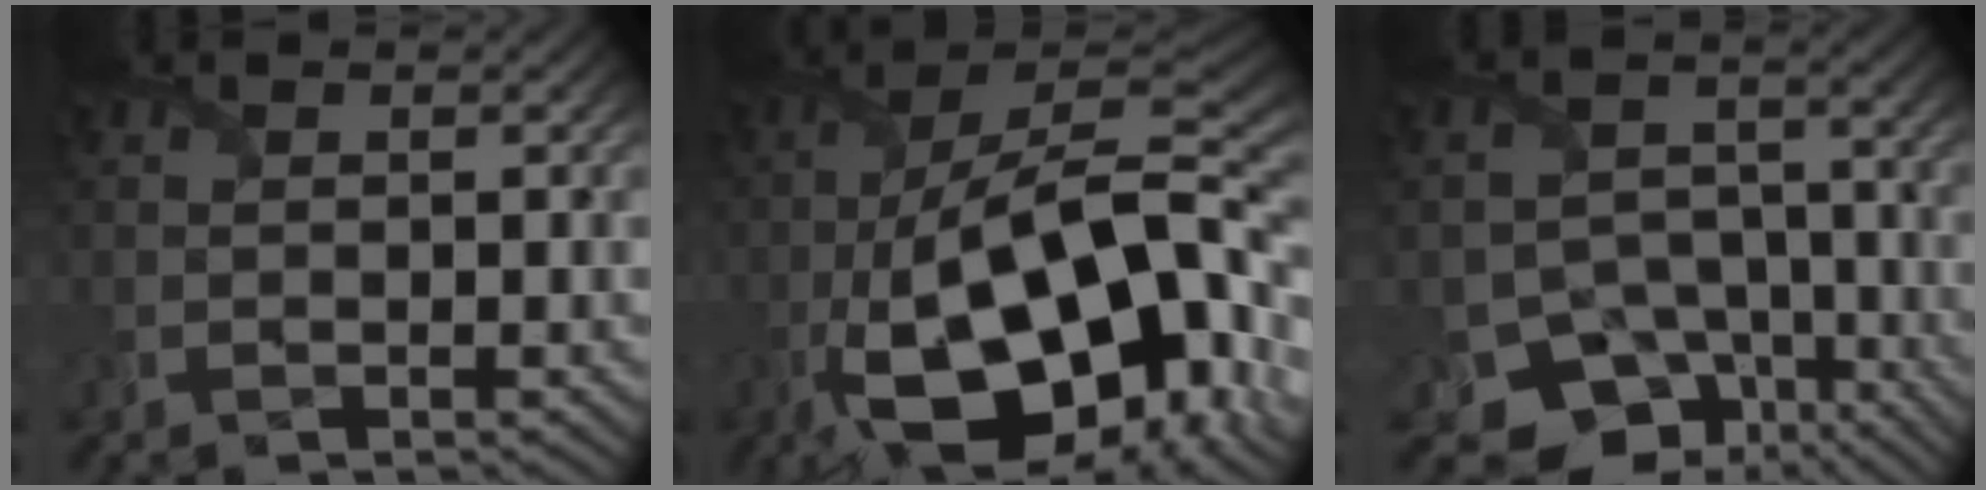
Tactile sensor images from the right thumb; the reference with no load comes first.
{"total": 21.5, "force": [-6.3, 9.5, 18.3], "torque": [-0.317, -0.015, -0.101]}
{"total": 9.1, "force": [-5.7, 6.4, 3.1], "torque": [-0.047, -0.017, -0.091]}